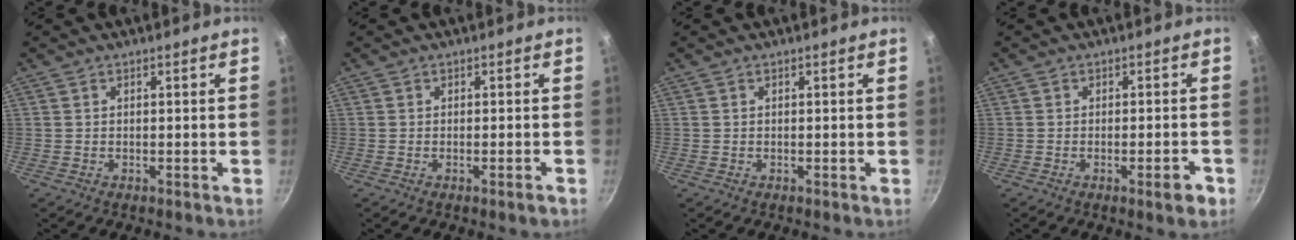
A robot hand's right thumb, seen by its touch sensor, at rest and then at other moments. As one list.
[{"total": 1.3, "force": [-0.7, 0.0, 1.1], "torque": [-0.021, 0.006, -0.011]}, {"total": 0.0}, {"total": 3.8, "force": [-1.8, 0.9, 3.2], "torque": [-0.033, 0.011, -0.020]}]